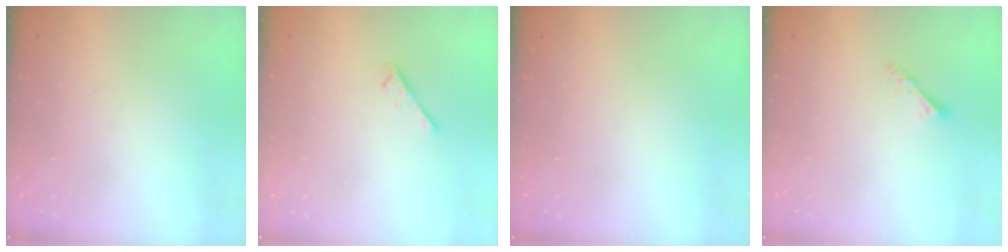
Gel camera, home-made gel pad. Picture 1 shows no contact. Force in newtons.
{"total": 2.6, "press": 2.5, "slide": 0.5}
{"total": 0.0}
{"total": 3.9, "press": 3.9, "slide": 0.3}